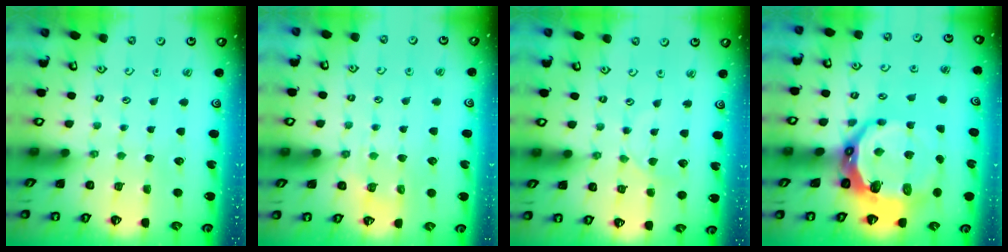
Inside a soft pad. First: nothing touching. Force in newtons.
{"total": 5.3, "press": 5.2, "slide": 0.8}
{"total": 1.5, "press": 1.5, "slide": 0.4}
{"total": 15.7, "press": 14.8, "slide": 5.3}